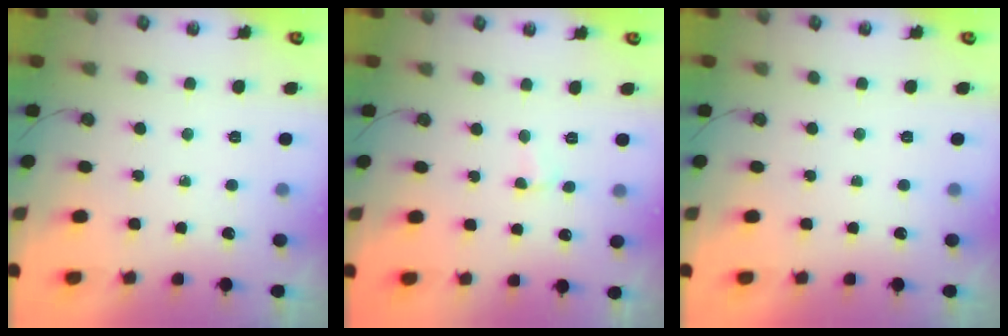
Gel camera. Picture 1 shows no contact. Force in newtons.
{"total": 2.4, "press": 2.4, "slide": 0.5}
{"total": 0.0}